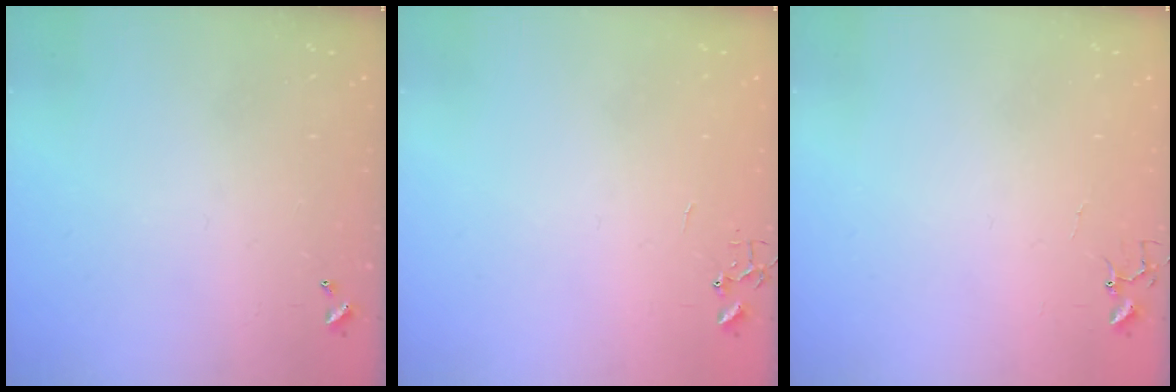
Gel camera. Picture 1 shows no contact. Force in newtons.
{"total": 0.0}
{"total": 4.0, "press": 4.0, "slide": 0.3}